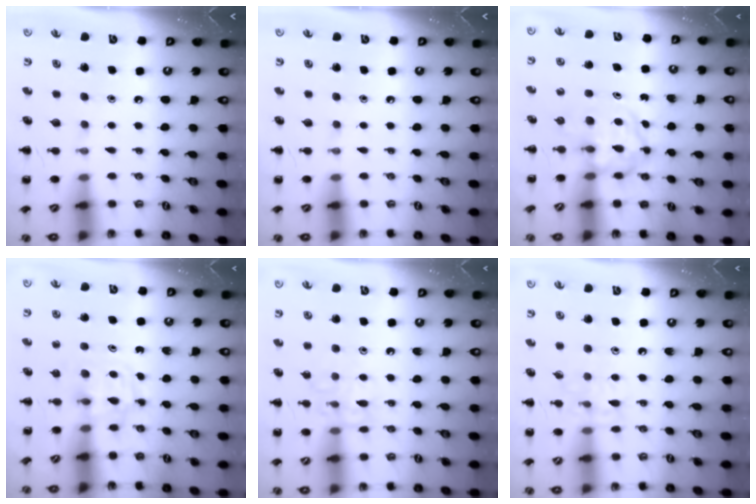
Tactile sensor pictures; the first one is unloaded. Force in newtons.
{"total": 0.0}
{"total": 3.9, "press": 3.9, "slide": 0.4}
{"total": 2.9, "press": 2.6, "slide": 1.2}
{"total": 9.9, "press": 9.8, "slide": 0.7}
{"total": 7.7, "press": 7.6, "slide": 1.0}